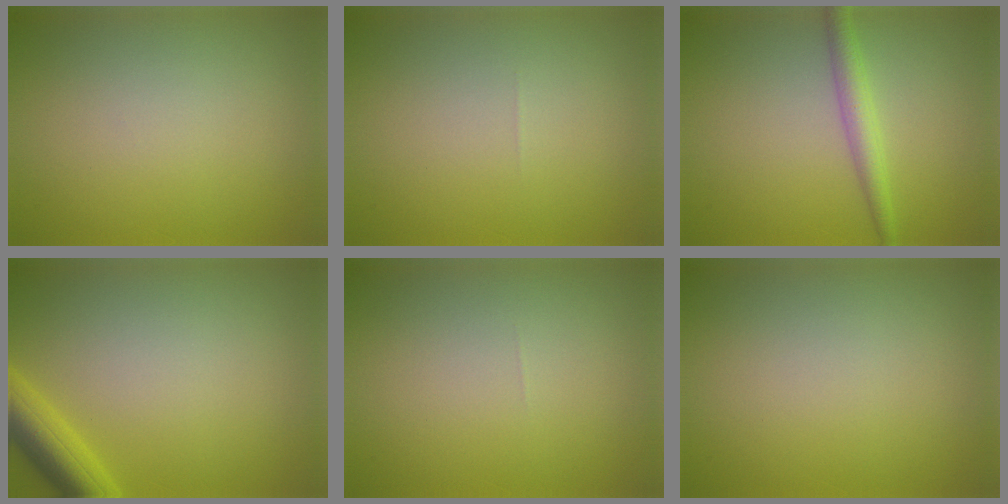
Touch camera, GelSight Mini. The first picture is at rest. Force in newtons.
{"total": 0.0}
{"total": 2.4, "press": 2.4, "slide": 0.0}
{"total": 4.2, "press": 4.2, "slide": 0.3}
{"total": 0.0}
{"total": 0.0}